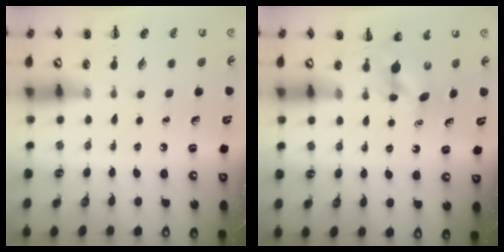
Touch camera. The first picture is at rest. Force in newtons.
{"total": 4.0, "press": 3.8, "slide": 1.0}